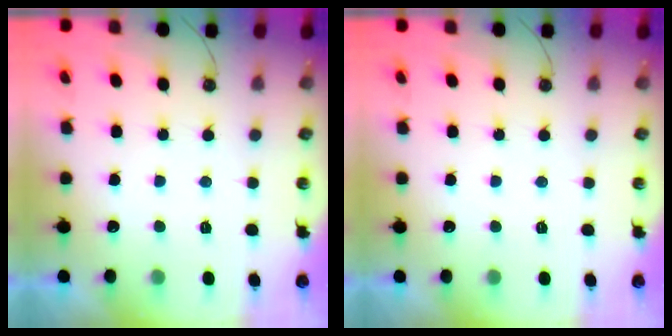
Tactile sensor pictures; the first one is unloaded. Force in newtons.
{"total": 0.0}